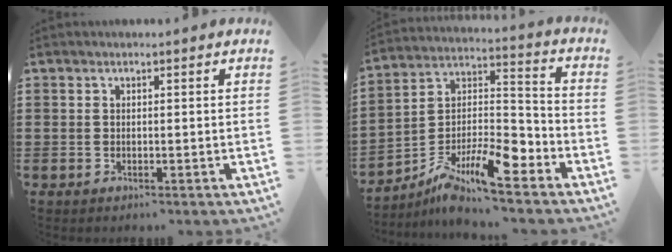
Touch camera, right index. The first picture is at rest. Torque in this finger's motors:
{"motor_torque": [1.51, -0.62, 0.45, 0.09]}